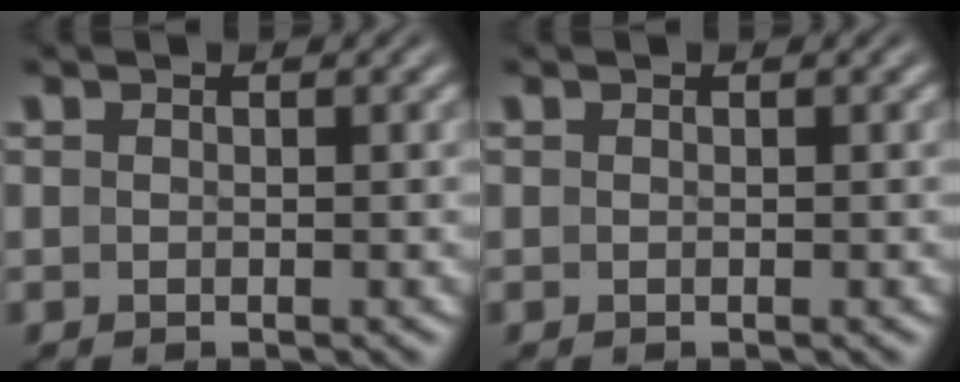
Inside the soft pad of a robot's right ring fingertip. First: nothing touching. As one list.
[{"total": 0.0}]